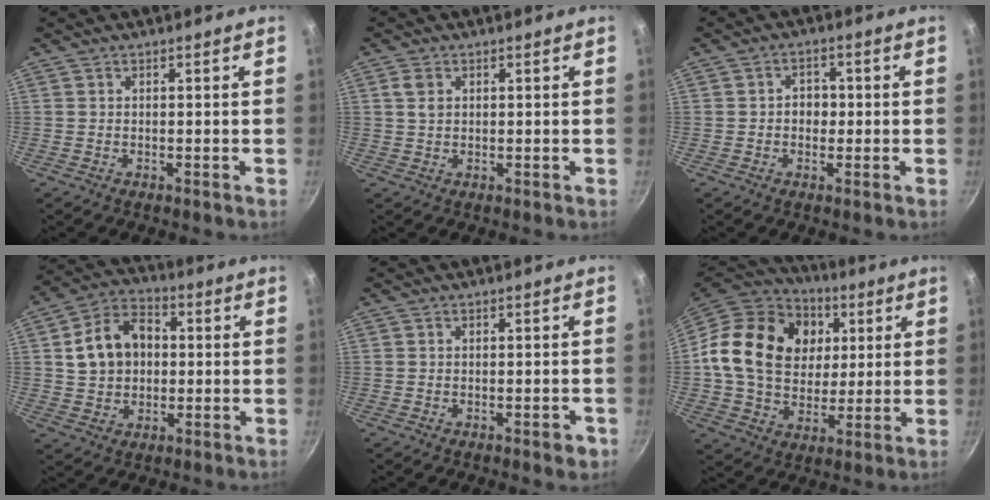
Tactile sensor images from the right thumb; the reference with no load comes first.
{"total": 2.5, "force": [0.8, 1.8, 1.6], "torque": [-0.027, -0.002, 0.015]}
{"total": 3.6, "force": [-0.2, 3.0, 2.0], "torque": [-0.008, 0.009, -0.006]}
{"total": 12.3, "force": [1.4, 9.4, 7.8], "torque": [-0.112, 0.025, 0.017]}
{"total": 2.4, "force": [-1.2, 1.0, 1.8], "torque": [-0.015, 0.010, -0.011]}
{"total": 23.5, "force": [4.8, 18.1, 14.2], "torque": [-0.228, 0.011, 0.082]}